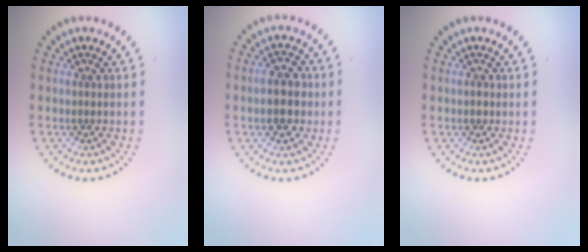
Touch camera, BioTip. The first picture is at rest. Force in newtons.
{"total": 3.4, "press": 3.4, "slide": 0.3}
{"total": 0.9, "press": 0.9, "slide": 0.2}